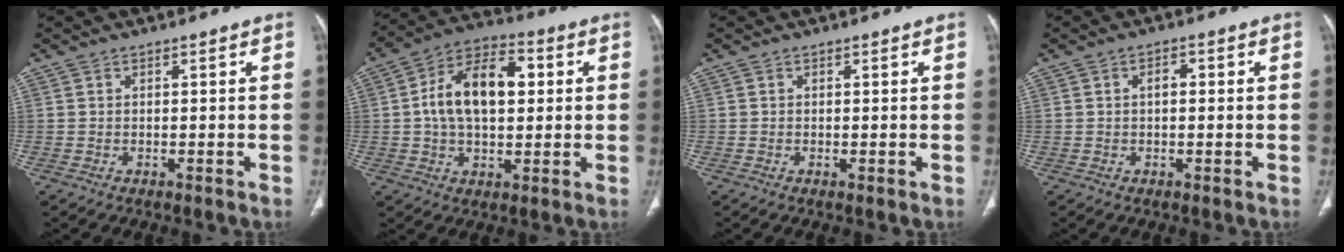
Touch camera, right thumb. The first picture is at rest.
{"total": 15.1, "force": [2.0, 8.9, 12.0], "torque": [-0.193, 0.023, 0.026]}
{"total": 0.0}
{"total": 3.2, "force": [0.5, 1.6, 2.8], "torque": [-0.044, 0.011, 0.006]}